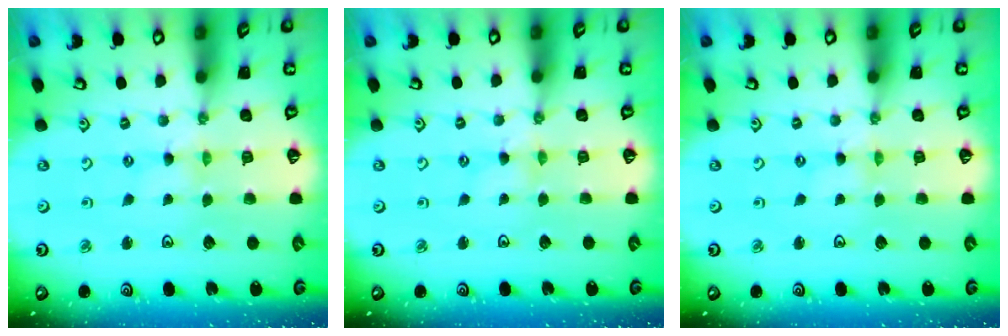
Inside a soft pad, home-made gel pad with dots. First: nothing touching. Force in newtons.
{"total": 1.1, "press": 1.0, "slide": 0.2}
{"total": 0.0}